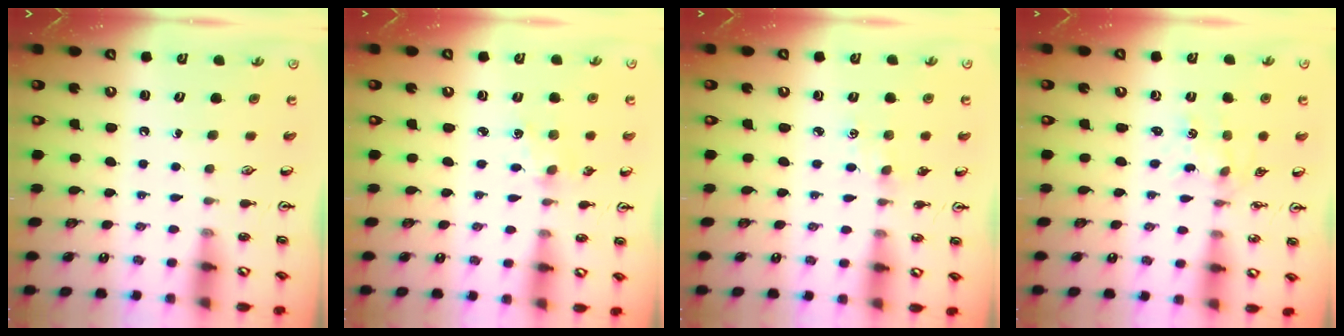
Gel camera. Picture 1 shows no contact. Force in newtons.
{"total": 1.9, "press": 1.8, "slide": 0.3}
{"total": 1.1, "press": 1.1, "slide": 0.3}
{"total": 1.0, "press": 0.9, "slide": 0.2}